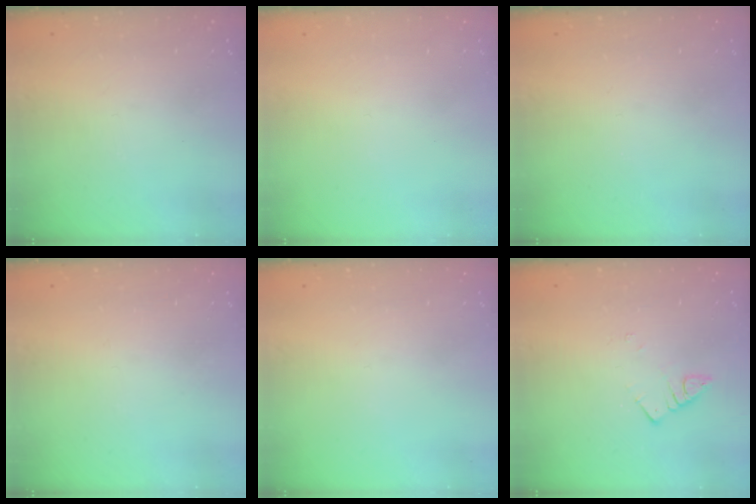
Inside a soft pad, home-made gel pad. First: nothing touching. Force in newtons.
{"total": 1.6, "press": 1.6, "slide": 0.1}
{"total": 0.0}
{"total": 2.8, "press": 2.8, "slide": 0.4}
{"total": 0.0}
{"total": 2.5, "press": 2.5, "slide": 0.3}